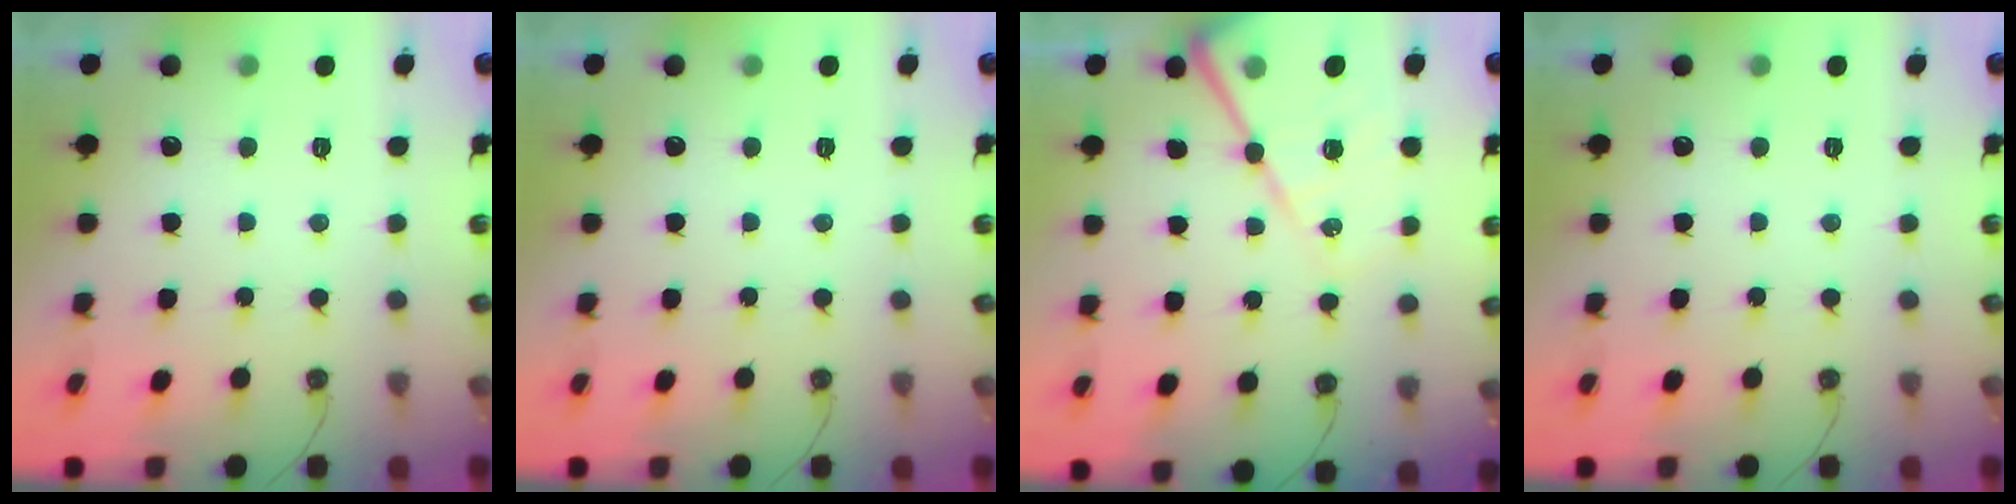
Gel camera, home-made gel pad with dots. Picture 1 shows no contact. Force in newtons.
{"total": 0.0}
{"total": 16.2, "press": 16.2, "slide": 1.8}
{"total": 0.0}